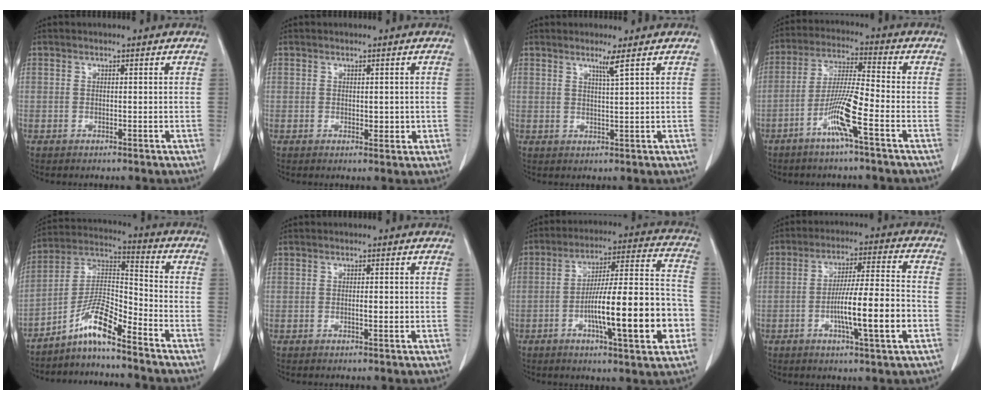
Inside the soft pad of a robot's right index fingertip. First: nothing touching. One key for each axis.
{"total": 2.0, "fx": -0.1, "fy": 1.2, "fz": 1.7, "tx": -0.020, "ty": -0.003, "tz": 0.003}
{"total": 2.2, "fx": 1.4, "fy": -0.8, "fz": 1.5, "tx": -0.032, "ty": -0.011, "tz": 0.028}
{"total": 9.0, "fx": -4.3, "fy": -0.3, "fz": 7.9, "tx": -0.156, "ty": -0.002, "tz": -0.086}
{"total": 8.6, "fx": -6.5, "fy": 0.6, "fz": 5.6, "tx": -0.115, "ty": 0.015, "tz": -0.125}
{"total": 1.3, "fx": -0.2, "fy": 0.3, "fz": 1.2, "tx": -0.022, "ty": 0.000, "tz": -0.003}
{"total": 18.8, "fx": -5.3, "fy": 2.6, "fz": 17.8, "tx": -0.267, "ty": 0.017, "tz": -0.077}
{"total": 12.1, "fx": -3.5, "fy": 0.4, "fz": 11.5, "tx": -0.194, "ty": 0.001, "tz": -0.060}